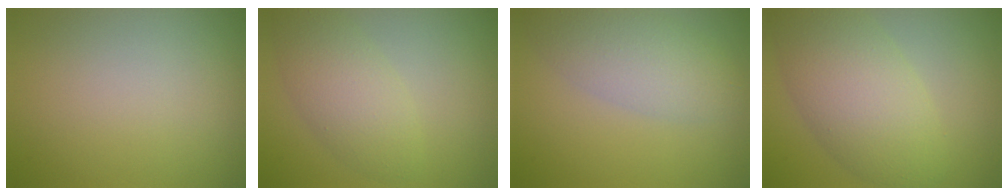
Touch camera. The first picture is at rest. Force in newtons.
{"total": 4.2, "press": 4.2, "slide": 0.1}
{"total": 4.7, "press": 4.7, "slide": 0.2}
{"total": 7.8, "press": 7.7, "slide": 0.5}